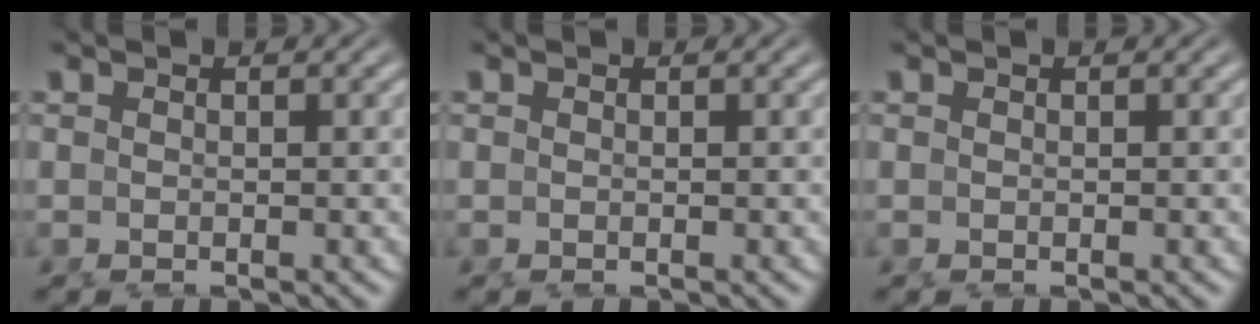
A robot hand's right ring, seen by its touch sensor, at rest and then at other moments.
{"total": 0.0}
{"total": 0.0}